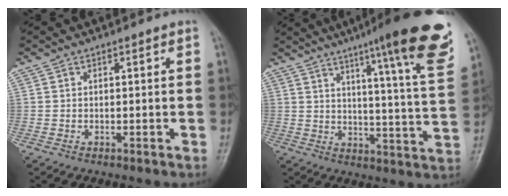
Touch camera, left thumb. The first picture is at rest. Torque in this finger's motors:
{"motor_torque": [1.22, -0.06, 1.58, -1.18, 0.30]}